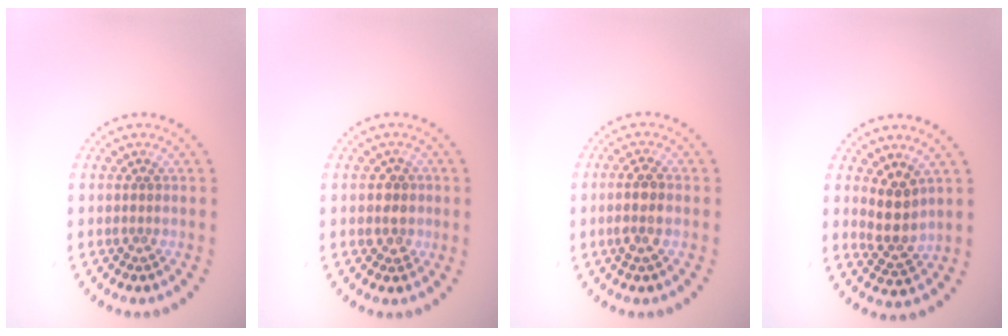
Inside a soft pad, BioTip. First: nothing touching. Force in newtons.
{"total": 1.6, "press": 1.5, "slide": 0.7}
{"total": 2.2, "press": 2.0, "slide": 0.7}
{"total": 2.8, "press": 2.3, "slide": 1.6}